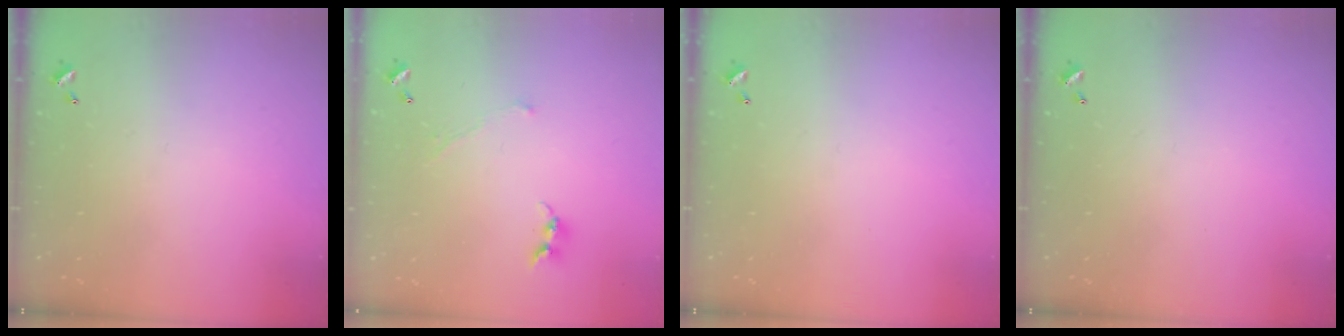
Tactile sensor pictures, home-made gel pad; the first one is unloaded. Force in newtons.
{"total": 0.8, "press": 0.7, "slide": 0.3}
{"total": 0.0}
{"total": 0.0}